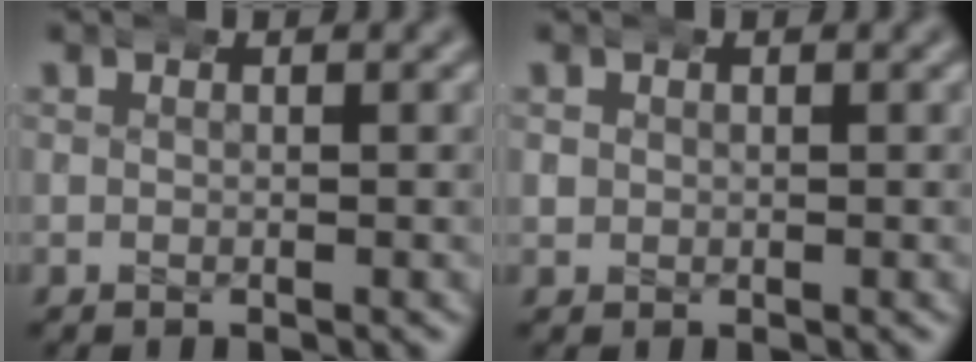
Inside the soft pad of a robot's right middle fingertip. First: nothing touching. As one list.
[{"total": 0.6, "force": [0.2, 0.5, -0.1], "torque": [0.004, 0.002, 0.006]}]